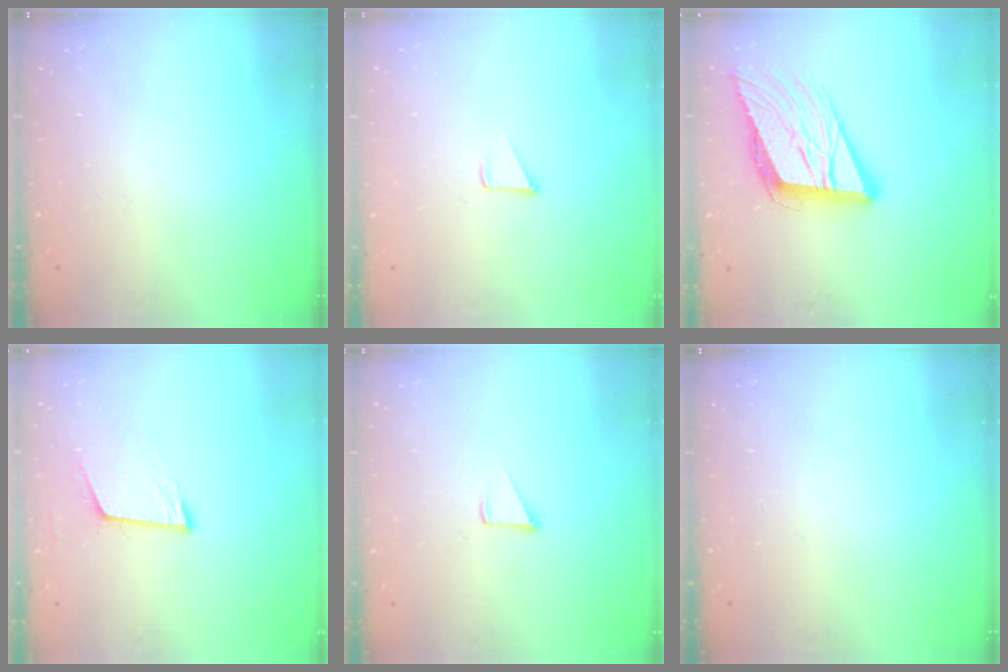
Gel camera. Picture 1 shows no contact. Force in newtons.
{"total": 1.2, "press": 1.2, "slide": 0.1}
{"total": 15.3, "press": 14.7, "slide": 4.1}
{"total": 6.7, "press": 6.4, "slide": 2.0}
{"total": 1.5, "press": 1.5, "slide": 0.1}
{"total": 0.0}